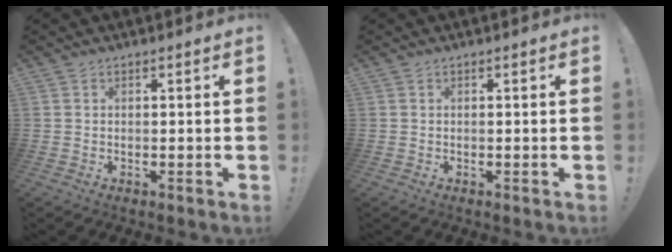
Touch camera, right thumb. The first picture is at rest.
{"total": 0.0}